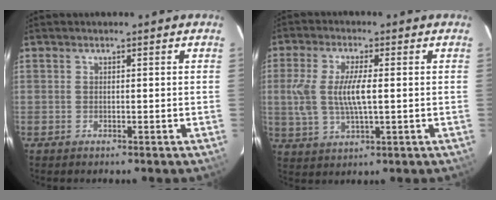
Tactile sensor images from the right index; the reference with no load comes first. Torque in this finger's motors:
{"motor_torque": [0.34, -0.01, 0.40, 0.13]}